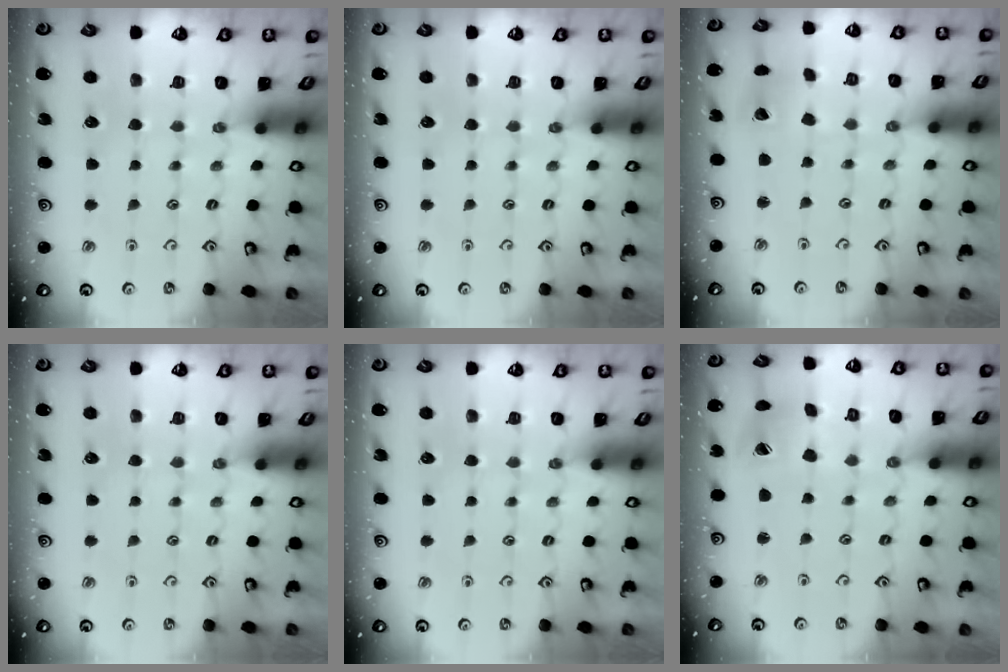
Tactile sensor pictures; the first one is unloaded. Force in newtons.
{"total": 0.0}
{"total": 4.1, "press": 4.1, "slide": 0.5}
{"total": 0.0}
{"total": 0.0}
{"total": 6.1, "press": 6.1, "slide": 0.5}